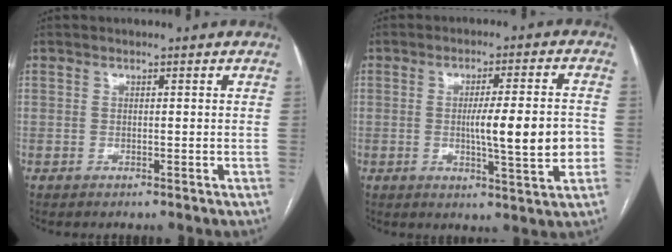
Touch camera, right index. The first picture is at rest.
{"total": 10.3, "force": [-1.0, 1.0, 10.2], "torque": [-0.152, -0.002, -0.014]}